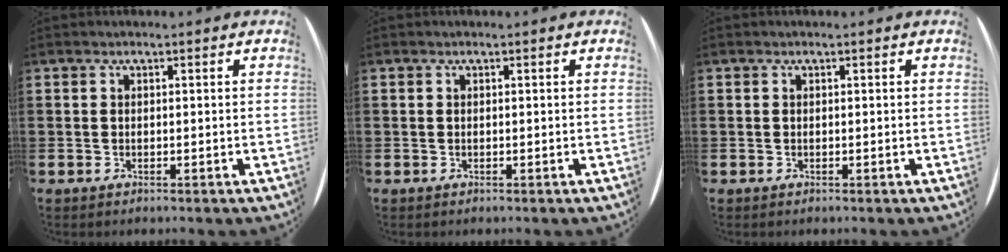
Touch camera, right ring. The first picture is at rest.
{"total": 0.0}
{"total": 0.0}